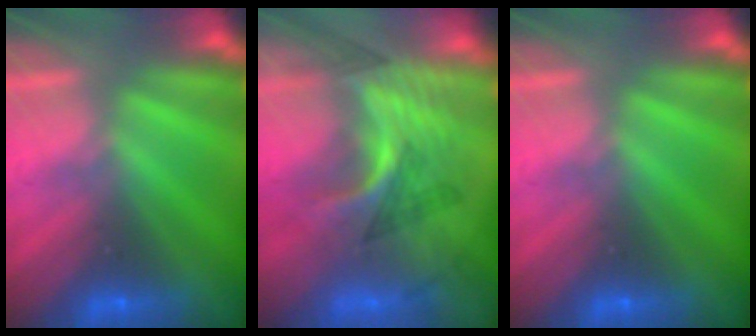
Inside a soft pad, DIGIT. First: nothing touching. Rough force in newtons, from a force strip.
{"total": 3.0}
{"total": 0.0}